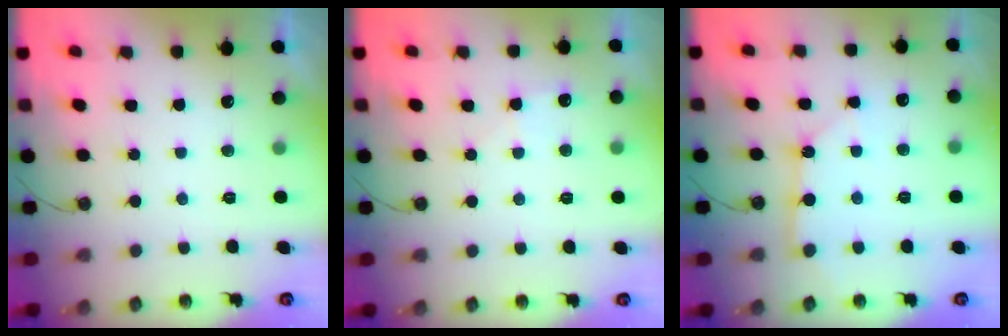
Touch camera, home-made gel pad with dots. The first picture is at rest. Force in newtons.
{"total": 3.5, "press": 3.5, "slide": 0.5}
{"total": 3.5, "press": 3.4, "slide": 0.2}